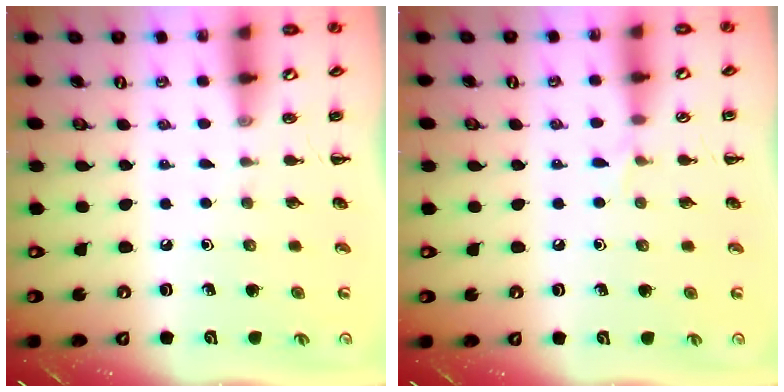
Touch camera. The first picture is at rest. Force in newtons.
{"total": 3.8, "press": 3.5, "slide": 1.4}